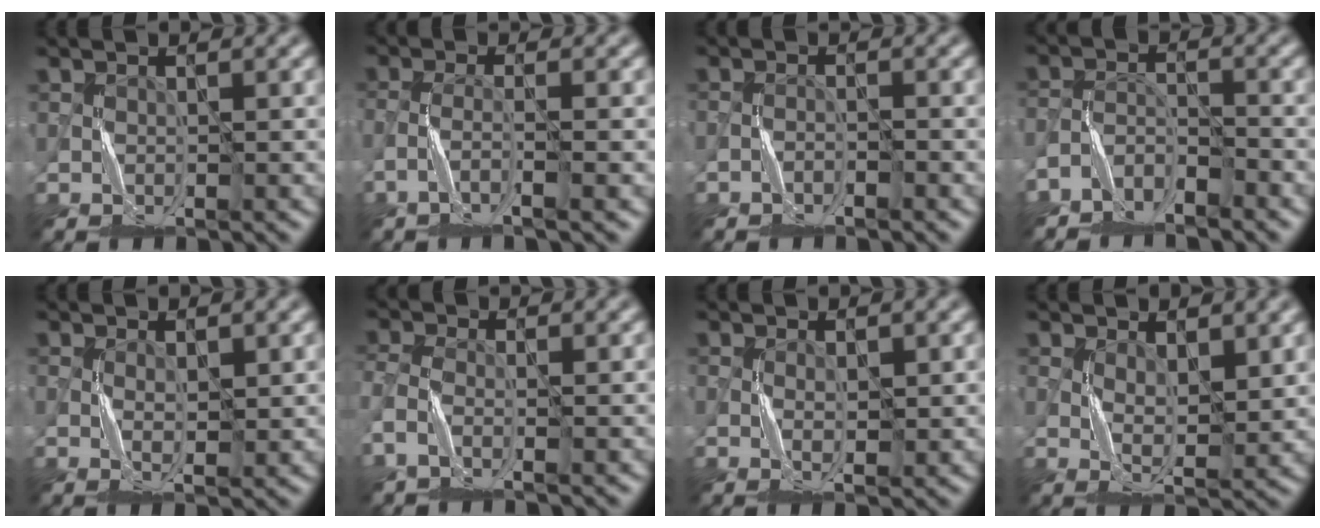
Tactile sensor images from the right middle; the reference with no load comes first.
{"total": 2.0, "force": [-1.6, 0.0, 1.2], "torque": [-0.023, 0.008, -0.042]}
{"total": 1.3, "force": [-1.3, 0.0, 0.0], "torque": [0.002, 0.009, -0.026]}
{"total": 3.1, "force": [-3.1, 0.5, -0.1], "torque": [0.000, 0.007, -0.066]}
{"total": 1.3, "force": [0.2, 0.5, 1.2], "torque": [-0.026, 0.001, 0.005]}
{"total": 2.6, "force": [-1.8, 0.9, 1.6], "torque": [-0.051, -0.001, -0.044]}
{"total": 1.1, "force": [0.0, 0.4, 1.0], "torque": [-0.022, 0.001, 0.001]}
{"total": 2.6, "force": [1.1, 1.2, 2.1], "torque": [-0.043, -0.002, 0.023]}